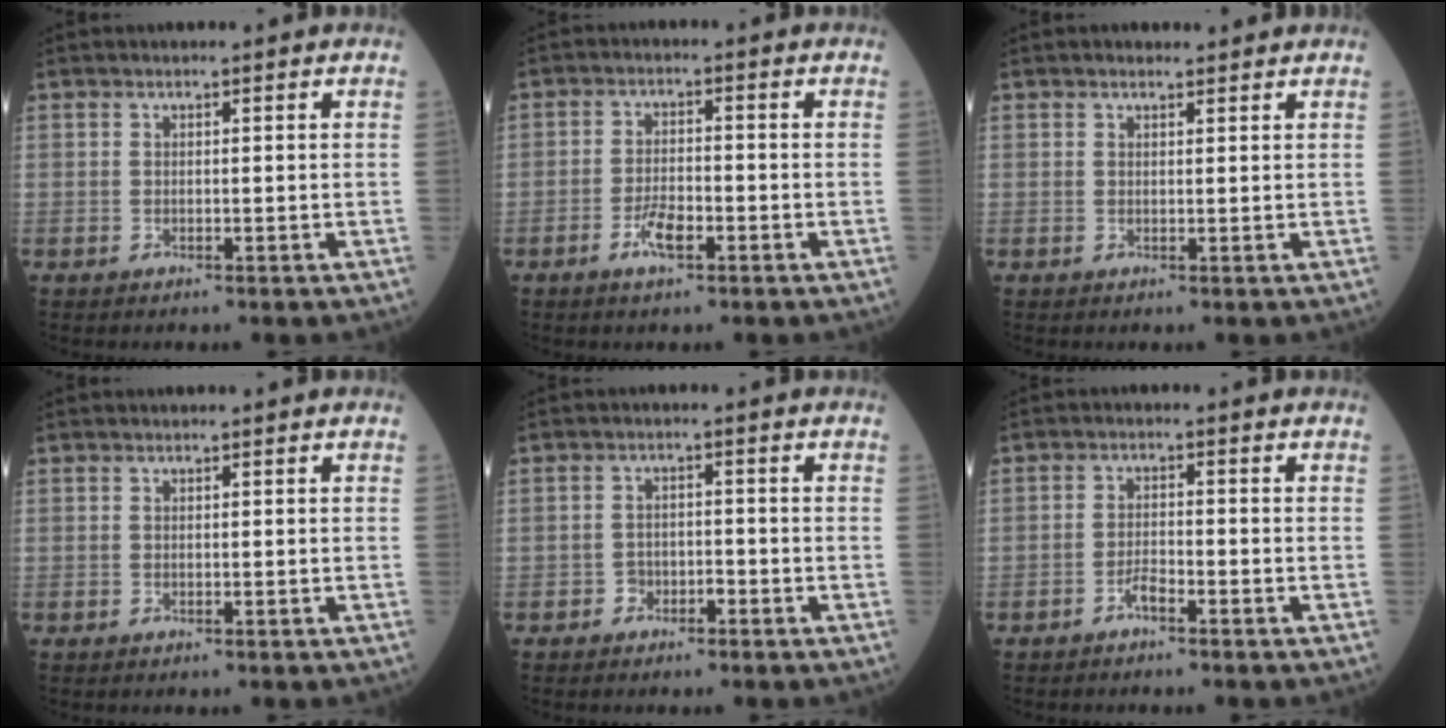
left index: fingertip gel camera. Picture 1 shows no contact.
{"total": 4.0, "force": [-2.1, 1.2, 3.1], "torque": [-0.064, 0.002, -0.042]}
{"total": 1.2, "force": [1.2, 0.4, 0.2], "torque": [-0.012, 0.007, 0.017]}
{"total": 0.0}
{"total": 2.0, "force": [-1.4, 1.4, 0.7], "torque": [-0.008, 0.006, -0.025]}
{"total": 2.1, "force": [-1.6, 0.3, 1.3], "torque": [-0.028, 0.000, -0.031]}